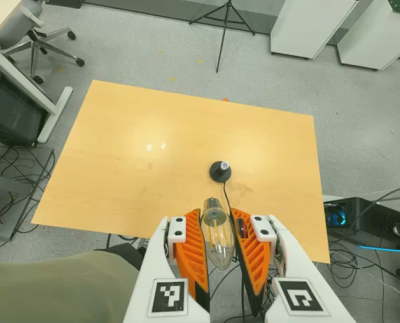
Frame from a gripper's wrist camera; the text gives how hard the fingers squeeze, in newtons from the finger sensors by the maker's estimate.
{"total": 19.4, "left": 20.6, "right": 18.1}